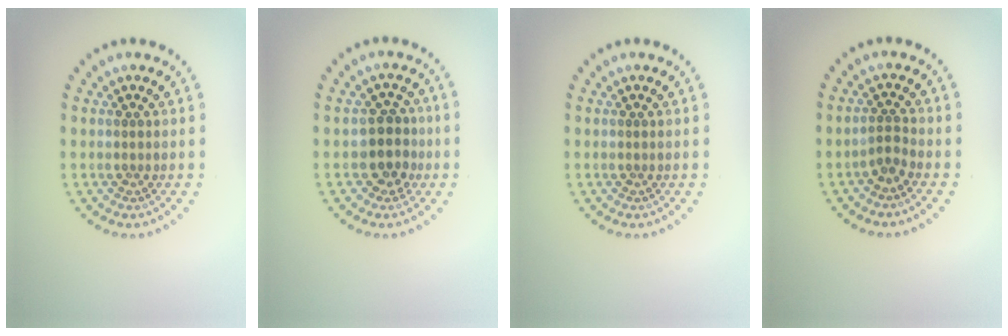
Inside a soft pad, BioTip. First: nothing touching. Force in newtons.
{"total": 2.9, "press": 2.6, "slide": 1.4}
{"total": 0.0}
{"total": 1.4, "press": 1.0, "slide": 0.9}